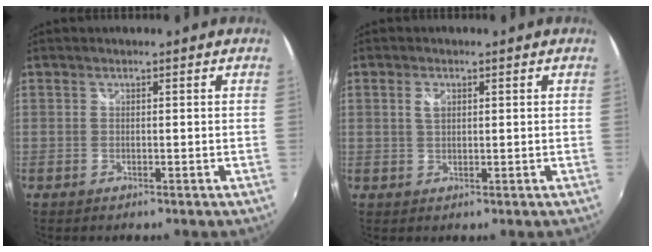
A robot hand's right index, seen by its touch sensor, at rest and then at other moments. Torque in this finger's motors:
{"motor_torque": [0.86, 0.44, 0.17, 0.05]}